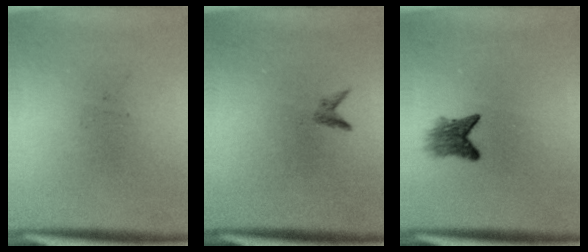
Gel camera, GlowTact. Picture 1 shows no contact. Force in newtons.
{"total": 0.8}
{"total": 2.9}